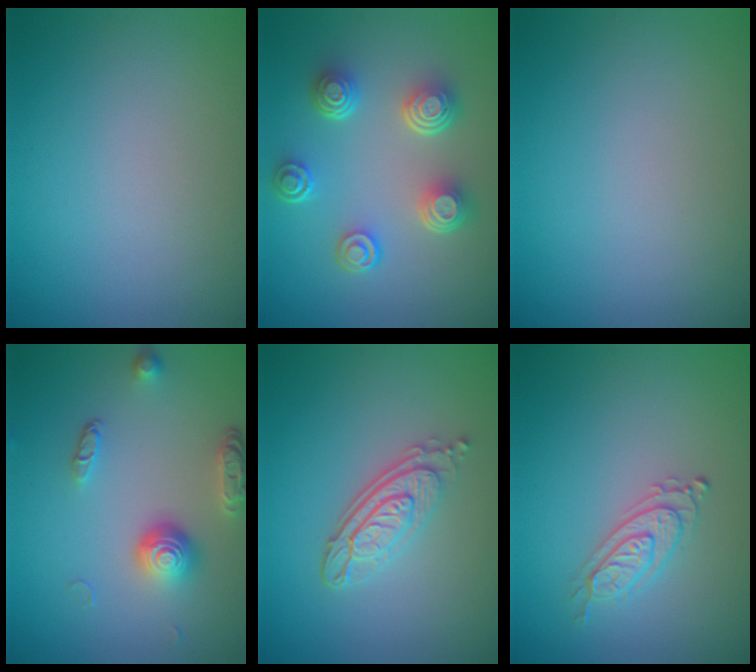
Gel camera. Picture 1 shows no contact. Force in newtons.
{"total": 5.0, "press": 3.5, "slide": 3.5}
{"total": 0.0}
{"total": 3.8, "press": 2.9, "slide": 2.5}
{"total": 4.1, "press": 3.0, "slide": 2.7}
{"total": 2.2, "press": 2.0, "slide": 0.8}